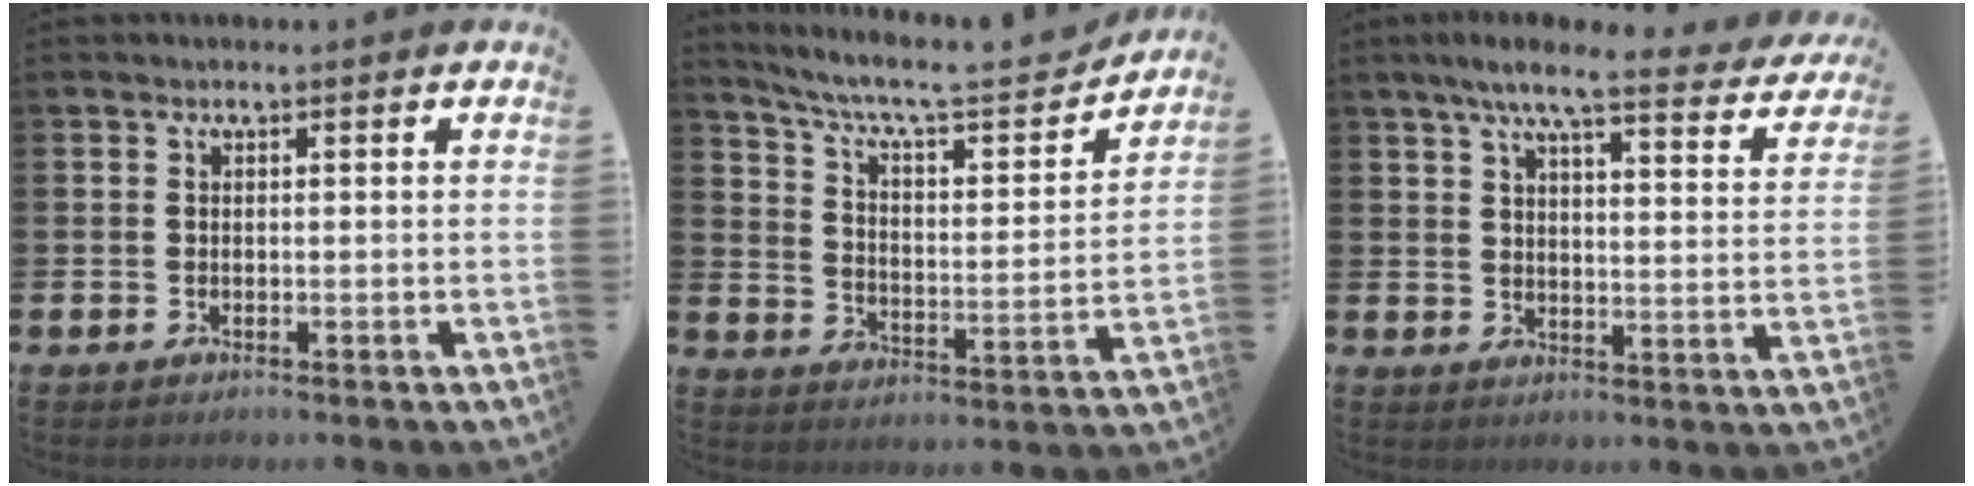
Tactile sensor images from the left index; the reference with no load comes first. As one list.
[{"total": 8.0, "force": [7.1, 1.7, 3.5], "torque": [-0.091, -0.052, 0.113]}, {"total": 7.4, "force": [6.3, 0.8, 3.8], "torque": [-0.080, -0.033, 0.103]}]